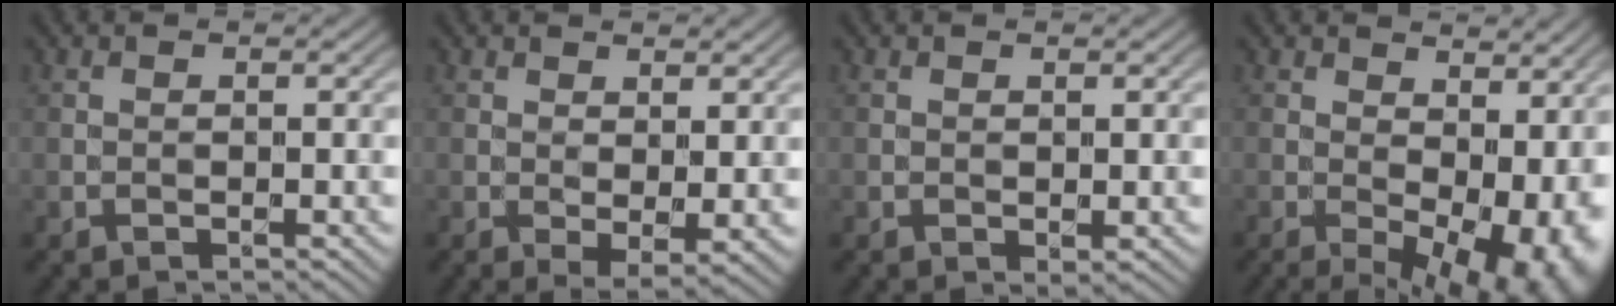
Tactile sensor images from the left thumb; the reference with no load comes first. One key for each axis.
{"total": 3.4, "fx": 0.9, "fy": 1.4, "fz": 3.0, "tx": -0.059, "ty": -0.008, "tz": 0.023}
{"total": 0.7, "fx": 0.2, "fy": 0.3, "fz": 0.6, "tx": -0.009, "ty": -0.002, "tz": 0.006}
{"total": 14.2, "fx": -1.1, "fy": 7.7, "fz": 11.9, "tx": -0.149, "ty": -0.023, "tz": 0.024}